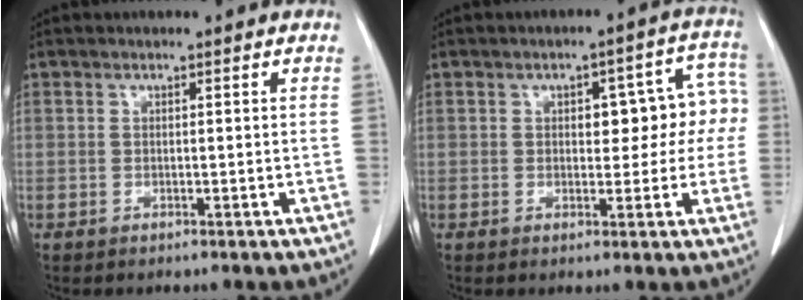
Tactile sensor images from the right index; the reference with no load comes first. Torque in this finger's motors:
{"motor_torque": [0.22, 0.03, 0.10, 0.03]}